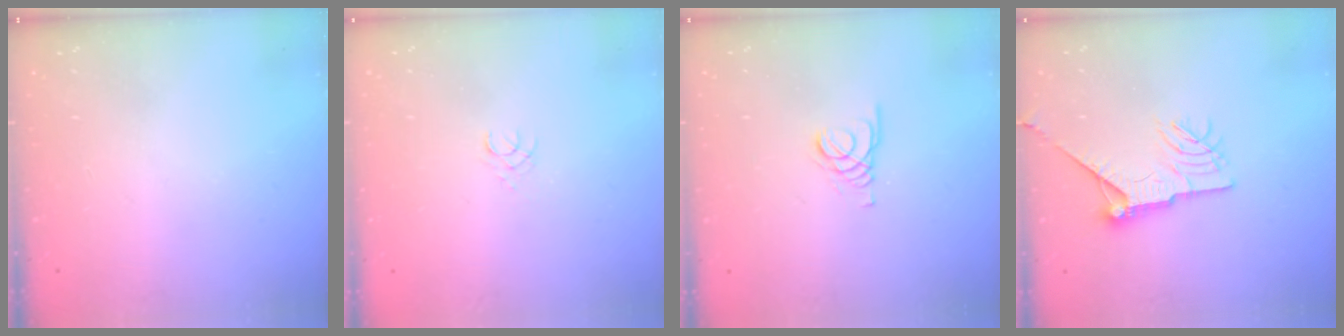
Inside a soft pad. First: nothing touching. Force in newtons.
{"total": 1.5, "press": 1.5, "slide": 0.2}
{"total": 1.4, "press": 1.4, "slide": 0.2}
{"total": 11.6, "press": 11.5, "slide": 1.2}